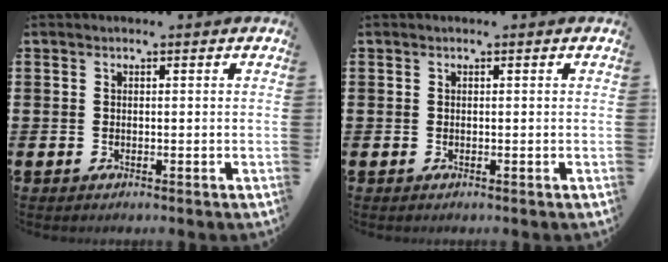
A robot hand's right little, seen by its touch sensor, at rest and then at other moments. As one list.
[{"total": 0.0}]